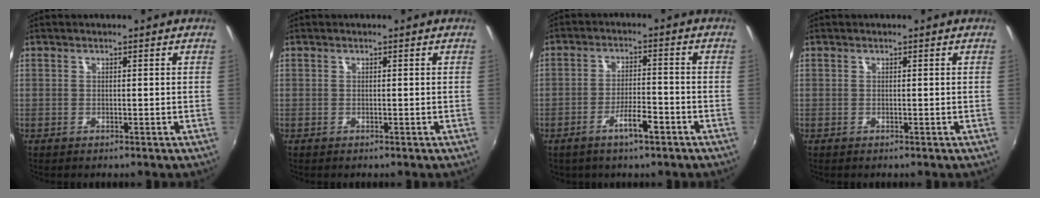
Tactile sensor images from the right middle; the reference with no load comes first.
{"total": 0.0}
{"total": 5.2, "force": [-3.3, 1.6, 3.7], "torque": [-0.073, 0.002, -0.048]}
{"total": 0.0}